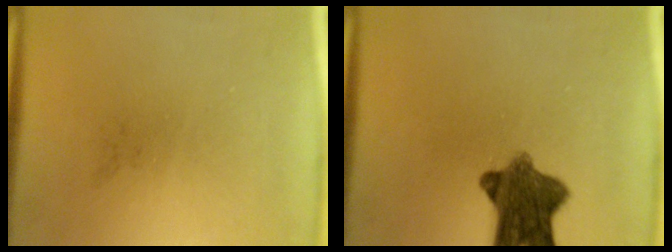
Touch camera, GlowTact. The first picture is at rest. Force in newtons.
{"total": 9.4}